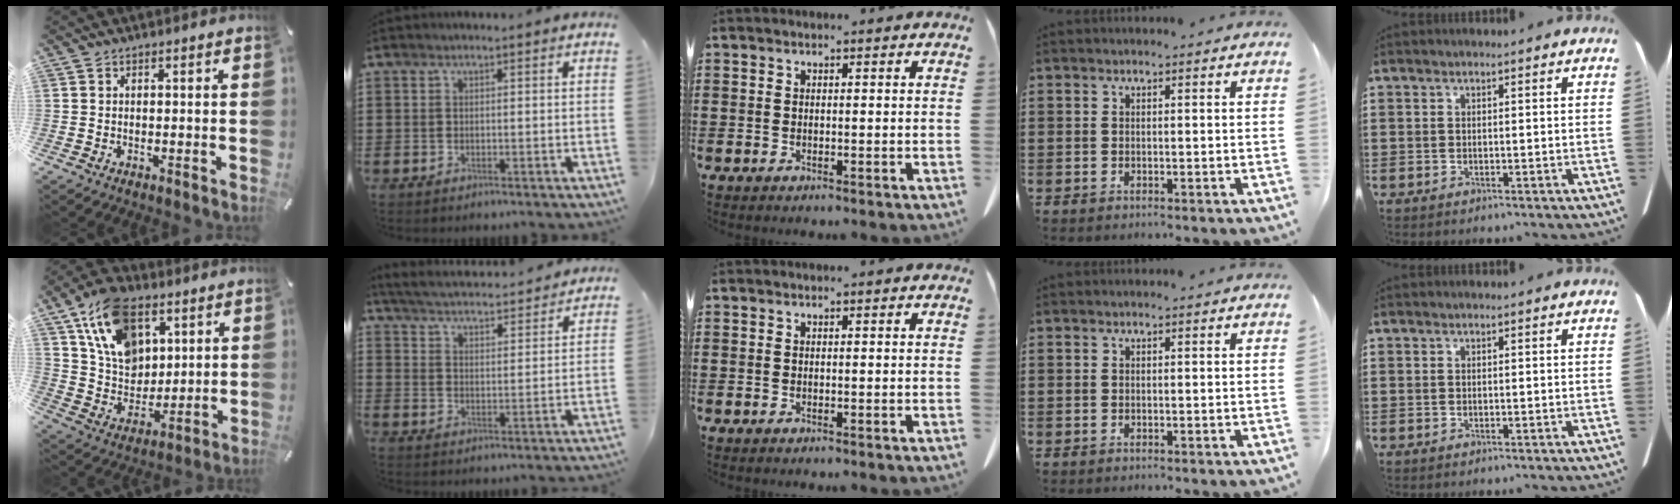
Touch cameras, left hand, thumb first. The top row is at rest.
{"thumb": {"total": 17.1, "force": [8.5, 11.5, 9.3], "torque": [-0.194, -0.030, 0.160]}, "index": {"total": 4.0, "force": [4.0, -0.3, 0.5], "torque": [-0.034, -0.034, 0.063]}}